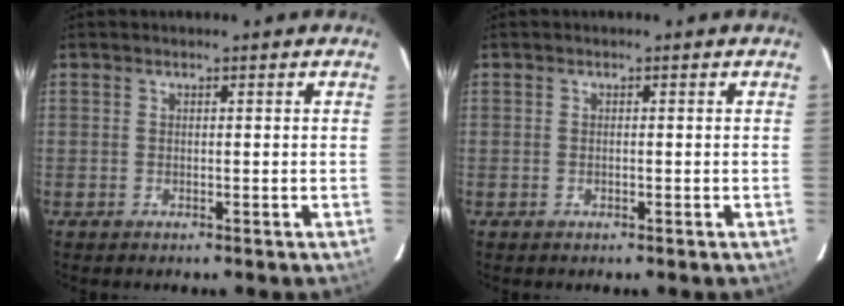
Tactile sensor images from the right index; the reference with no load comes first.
{"total": 0.0}